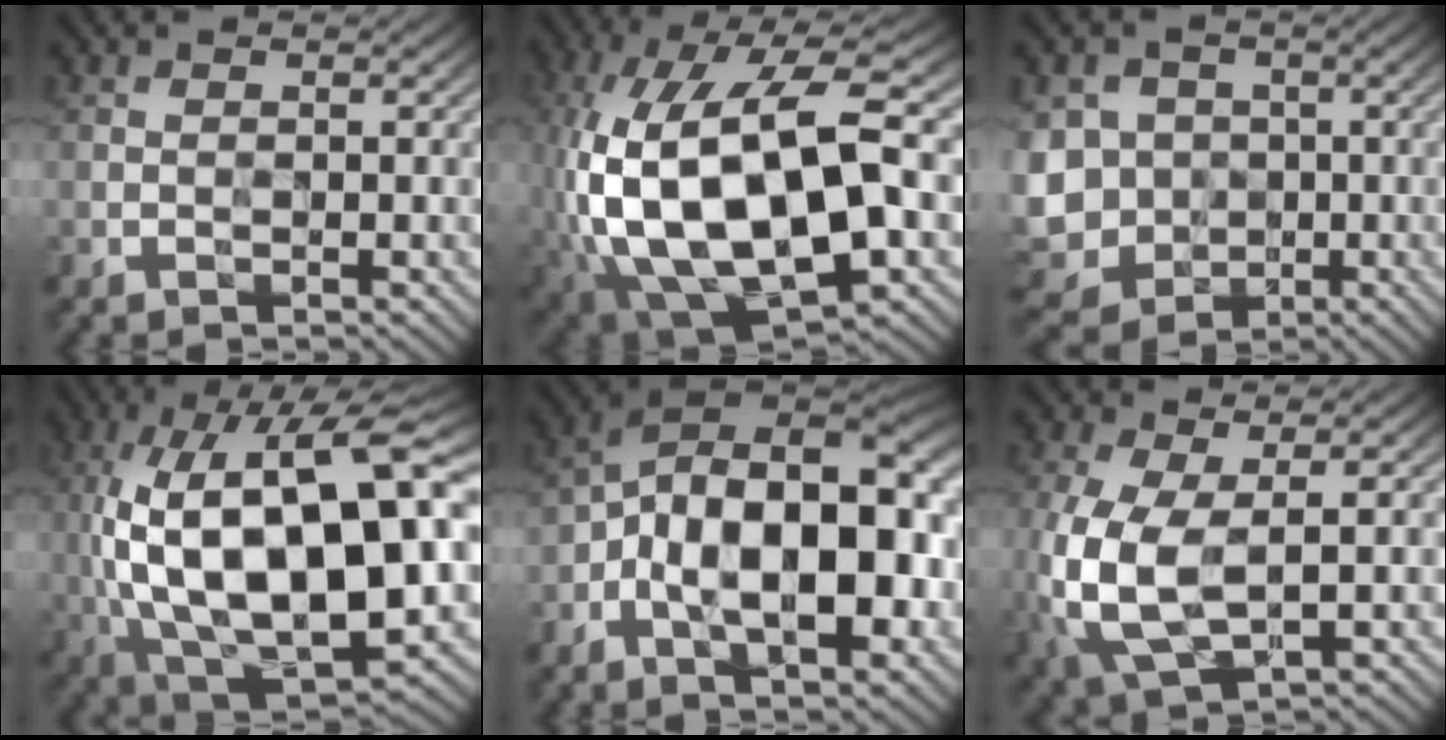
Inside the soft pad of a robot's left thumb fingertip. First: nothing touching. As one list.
[{"total": 19.5, "force": [-2.3, 9.6, 16.8], "torque": [-0.359, -0.003, -0.040]}, {"total": 10.8, "force": [-1.6, 9.3, 5.1], "torque": [-0.165, -0.021, -0.033]}, {"total": 21.9, "force": [1.4, 9.9, 19.5], "torque": [-0.352, 0.002, 0.027]}, {"total": 17.3, "force": [-3.0, 8.8, 14.6], "torque": [-0.229, 0.004, -0.057]}, {"total": 10.9, "force": [-1.3, 5.7, 9.2], "torque": [-0.249, -0.022, -0.013]}]